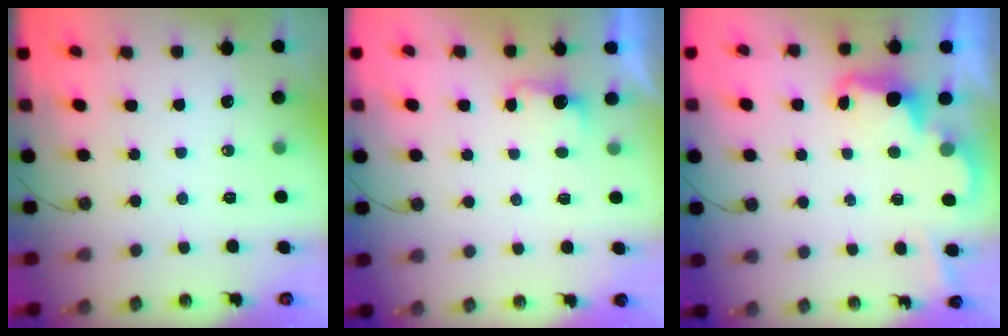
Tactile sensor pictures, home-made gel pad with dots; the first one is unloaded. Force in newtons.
{"total": 2.7, "press": 2.5, "slide": 0.9}
{"total": 2.6, "press": 2.5, "slide": 0.6}